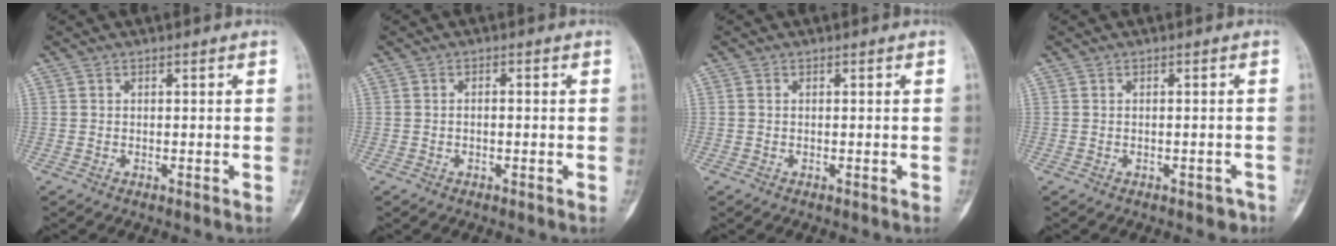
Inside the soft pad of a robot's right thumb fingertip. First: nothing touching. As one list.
[{"total": 1.0, "force": [-0.2, 0.5, 0.9], "torque": [-0.015, 0.007, -0.003]}, {"total": 0.0}, {"total": 1.8, "force": [-1.3, 1.0, 0.8], "torque": [-0.005, 0.015, -0.013]}]